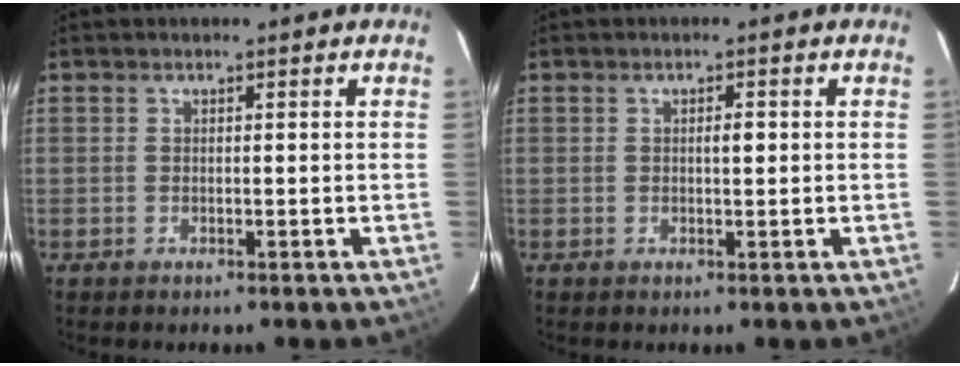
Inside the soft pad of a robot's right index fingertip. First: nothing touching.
{"total": 1.7, "force": [0.1, 0.6, 1.6], "torque": [-0.030, 0.002, 0.001]}